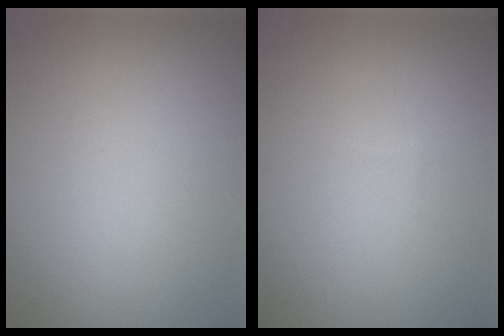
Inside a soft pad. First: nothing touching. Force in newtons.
{"total": 0.0}